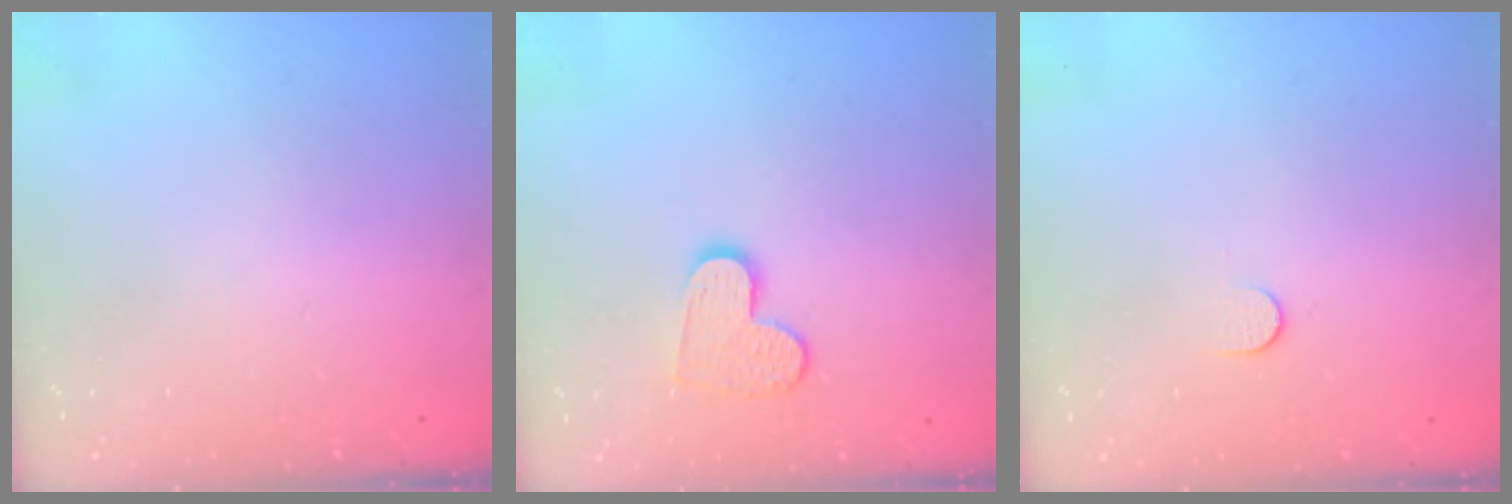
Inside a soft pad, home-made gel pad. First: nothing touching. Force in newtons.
{"total": 10.3, "press": 10.3, "slide": 0.8}
{"total": 4.1, "press": 4.1, "slide": 0.4}